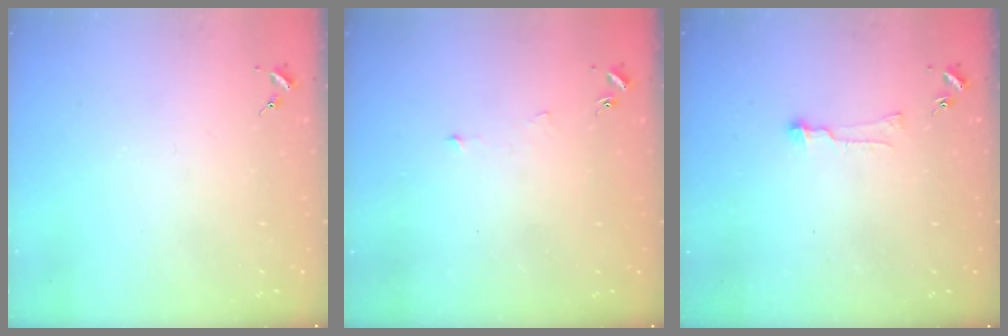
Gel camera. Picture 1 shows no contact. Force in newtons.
{"total": 3.7, "press": 3.7, "slide": 0.2}
{"total": 5.9, "press": 5.9, "slide": 0.5}